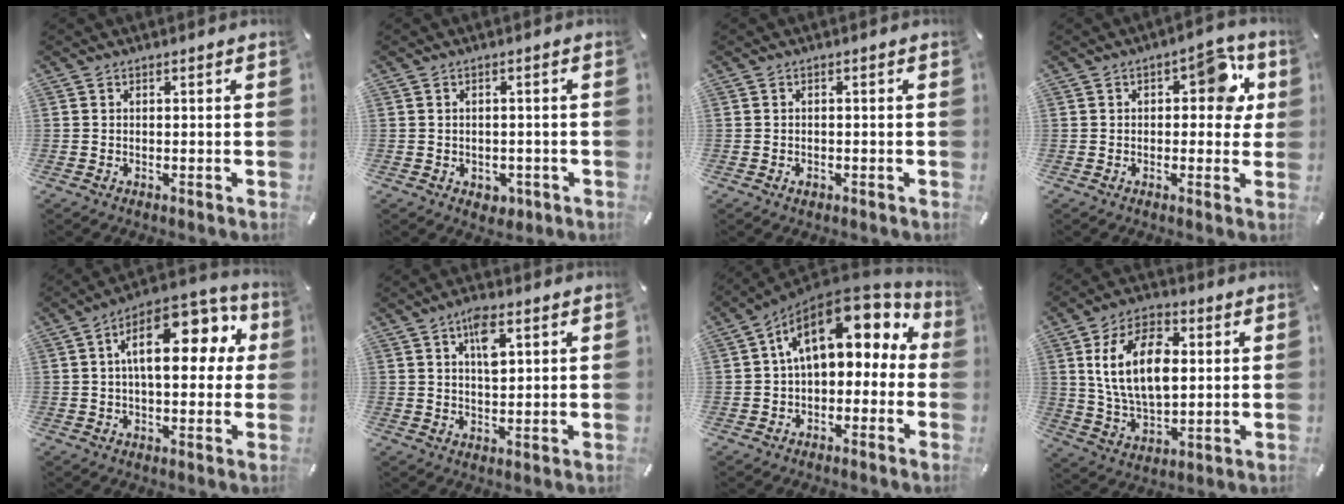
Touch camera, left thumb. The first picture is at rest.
{"total": 2.8, "force": [-0.9, 2.4, 1.3], "torque": [-0.013, 0.001, -0.019]}
{"total": 1.3, "force": [-0.6, 0.8, 0.8], "torque": [-0.016, 0.001, -0.011]}
{"total": 10.3, "force": [2.8, 5.5, 8.2], "torque": [-0.085, -0.008, 0.039]}
{"total": 17.0, "force": [5.0, 8.6, 13.8], "torque": [-0.205, -0.016, 0.084]}
{"total": 6.5, "force": [2.9, 2.9, 5.1], "torque": [-0.077, -0.006, 0.044]}
{"total": 15.3, "force": [6.3, 8.7, 10.8], "torque": [-0.184, -0.031, 0.111]}
{"total": 15.2, "force": [3.3, 9.5, 11.4], "torque": [-0.230, 0.008, 0.055]}